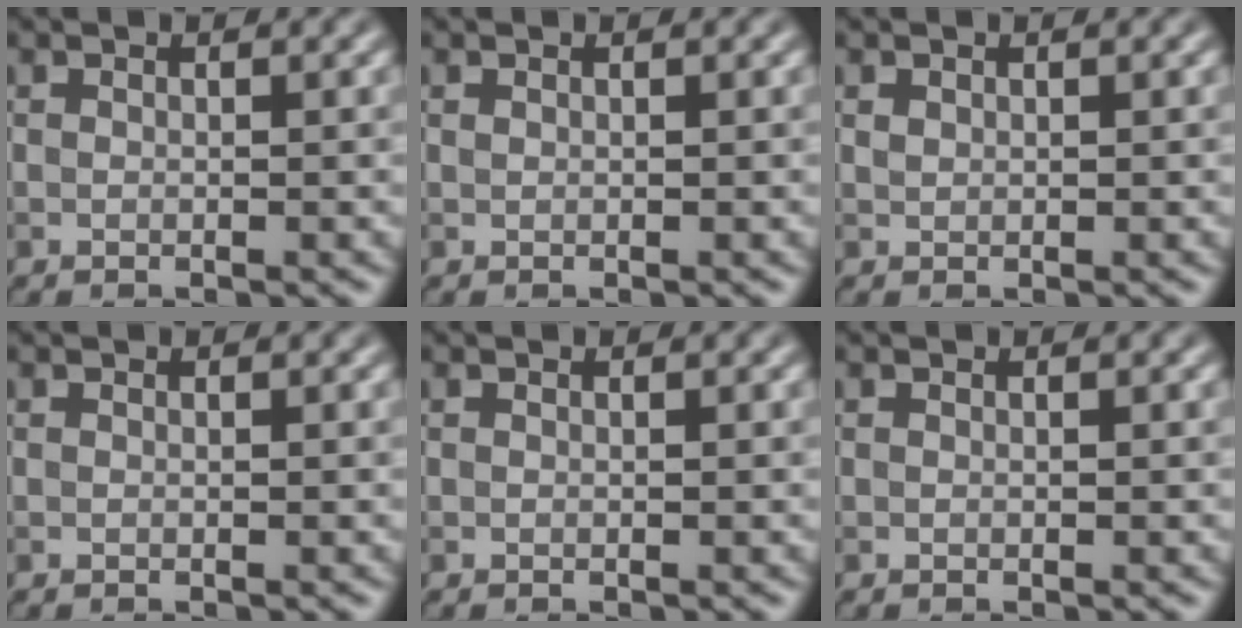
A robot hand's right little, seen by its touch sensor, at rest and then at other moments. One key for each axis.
{"total": 0.0}
{"total": 0.5, "fx": 0.3, "fy": 0.4, "fz": 0.2, "tx": -0.004, "ty": -0.001, "tz": 0.009}
{"total": 0.0}
{"total": 0.0}
{"total": 0.0}